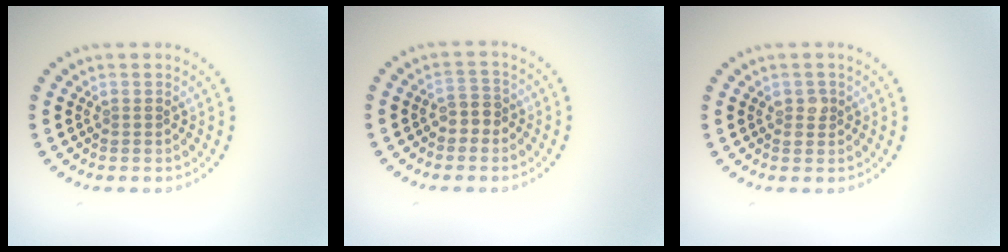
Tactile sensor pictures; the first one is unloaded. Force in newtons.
{"total": 1.9, "press": 1.8, "slide": 0.7}
{"total": 1.1, "press": 1.1, "slide": 0.1}